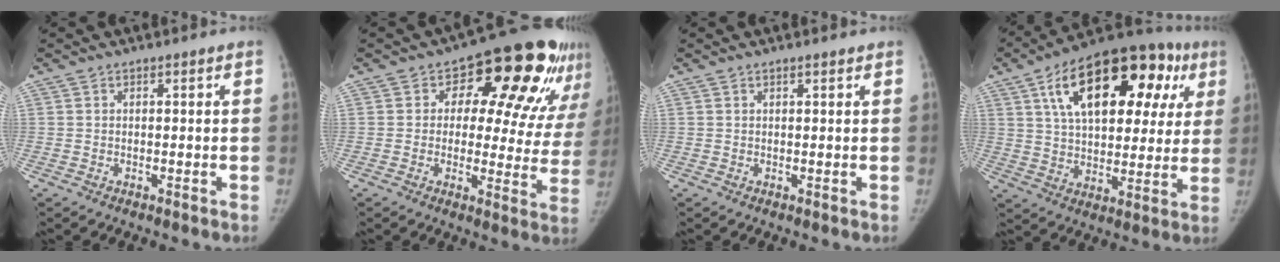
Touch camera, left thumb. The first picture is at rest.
{"total": 20.4, "force": [9.8, 10.9, 14.3], "torque": [-0.126, -0.013, 0.115]}
{"total": 0.8, "force": [0.6, 0.1, 0.5], "torque": [-0.008, -0.003, 0.011]}
{"total": 26.1, "force": [10.2, 14.0, 19.5], "torque": [-0.255, 0.024, 0.155]}